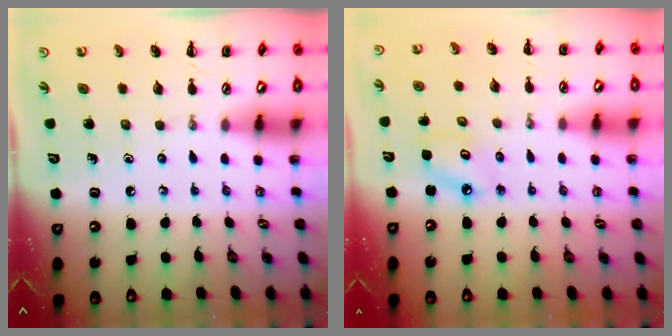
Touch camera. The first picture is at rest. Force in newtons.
{"total": 4.2, "press": 4.2, "slide": 0.4}